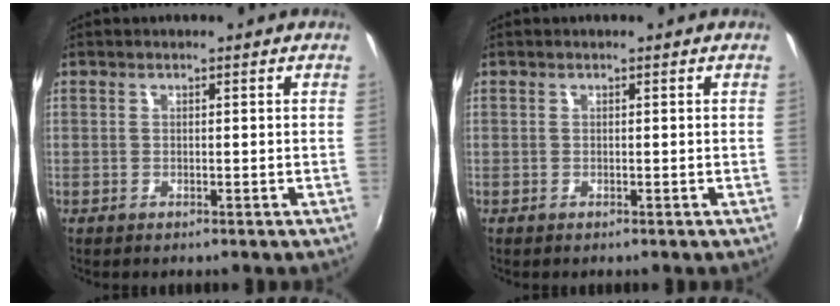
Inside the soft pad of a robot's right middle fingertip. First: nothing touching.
{"total": 0.0}